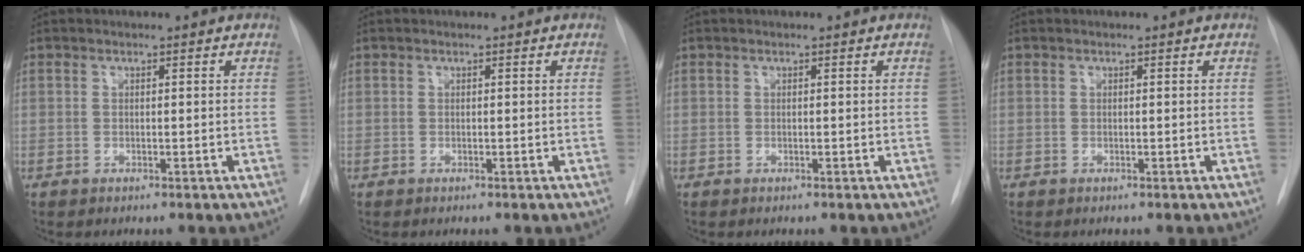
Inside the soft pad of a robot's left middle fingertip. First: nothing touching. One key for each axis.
{"total": 0.0}
{"total": 0.0}
{"total": 0.0}